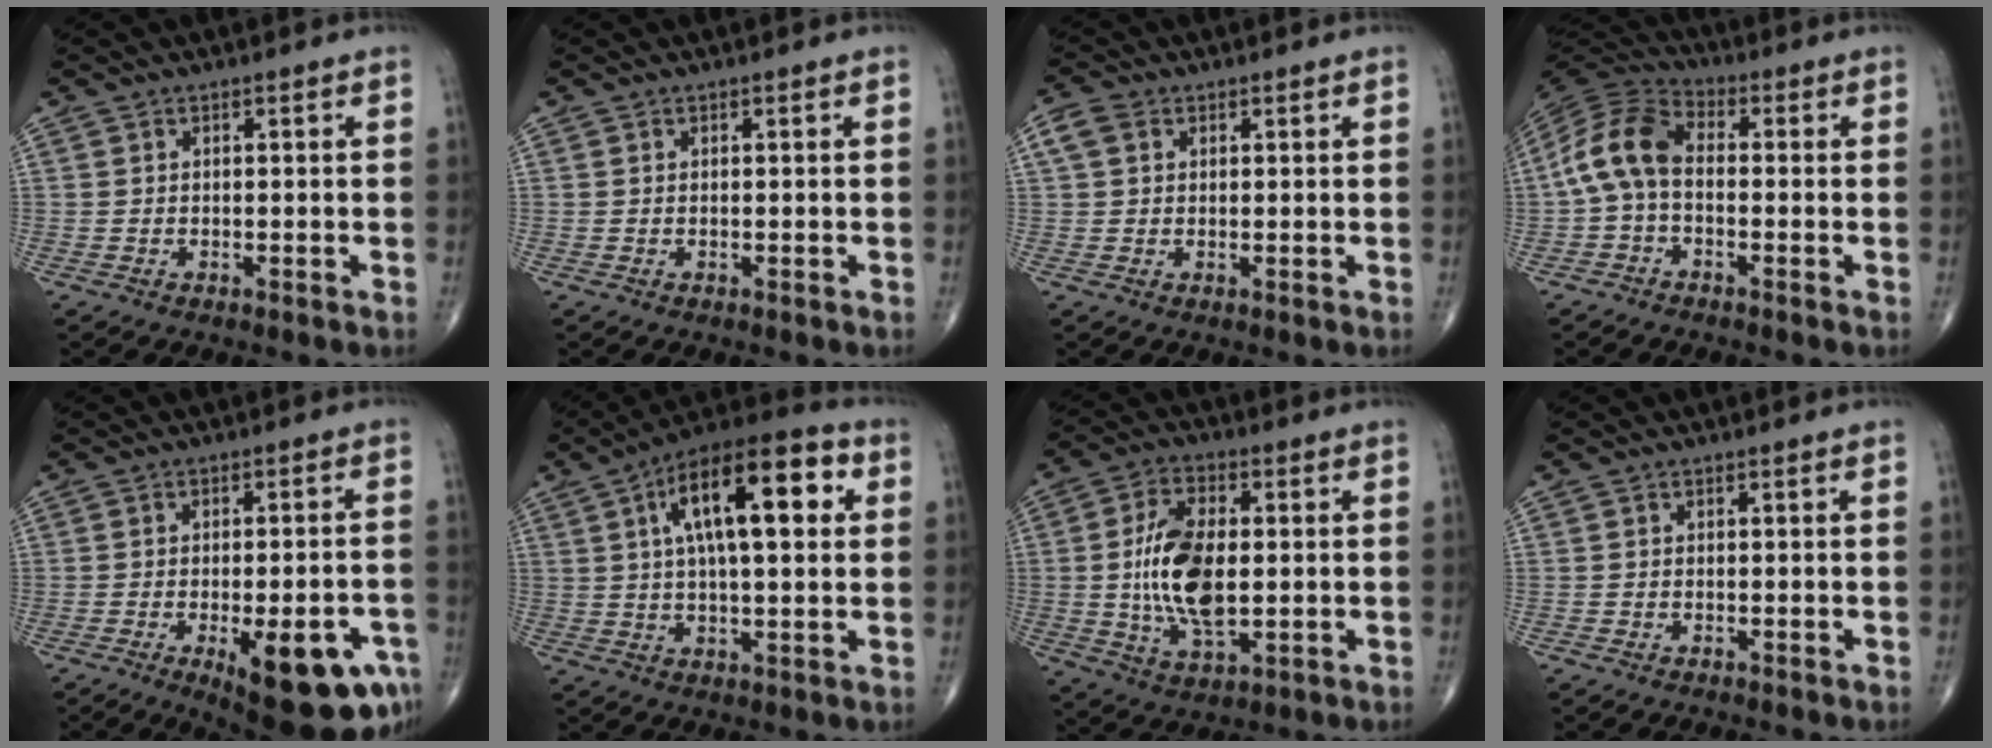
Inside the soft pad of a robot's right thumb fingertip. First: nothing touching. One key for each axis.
{"total": 0.0}
{"total": 3.5, "fx": 1.3, "fy": 2.6, "fz": 1.9, "tx": -0.036, "ty": 0.009, "tz": 0.026}
{"total": 9.9, "fx": -0.8, "fy": 6.0, "fz": 7.8, "tx": -0.154, "ty": 0.029, "tz": -0.031}
{"total": 17.2, "fx": -7.5, "fy": 6.1, "fz": 14.3, "tx": -0.138, "ty": 0.016, "tz": -0.085}
{"total": 19.0, "fx": 5.2, "fy": 7.3, "fz": 16.7, "tx": -0.248, "ty": 0.016, "tz": 0.073}
{"total": 14.1, "fx": 0.0, "fy": 7.2, "fz": 12.1, "tx": -0.225, "ty": -0.002, "tz": 0.003}
{"total": 0.0}